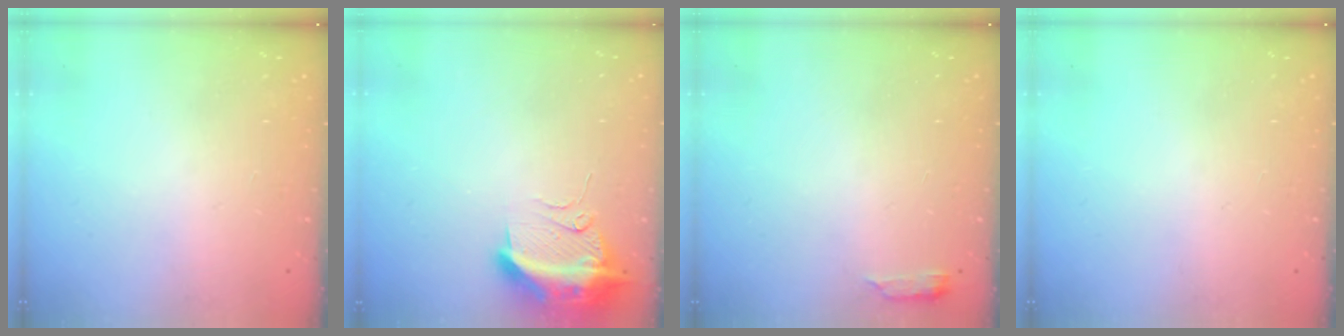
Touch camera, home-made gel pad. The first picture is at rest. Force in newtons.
{"total": 12.1, "press": 12.1, "slide": 1.3}
{"total": 2.6, "press": 2.6, "slide": 0.5}
{"total": 0.0}